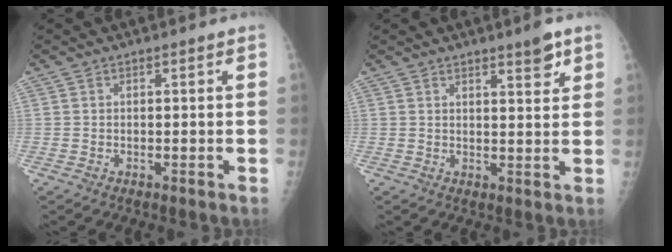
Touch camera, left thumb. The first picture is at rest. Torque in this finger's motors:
{"motor_torque": [0.09, 0.22, -0.15, -0.01, 0.02]}